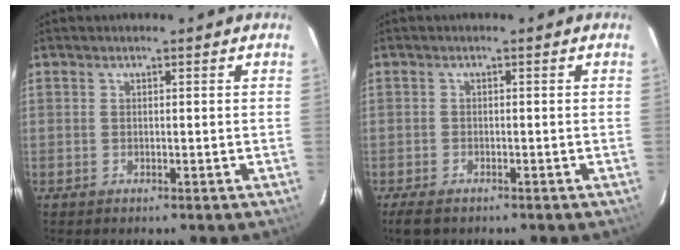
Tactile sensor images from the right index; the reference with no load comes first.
{"total": 3.8, "force": [-2.9, 1.7, 1.8], "torque": [-0.048, -0.012, -0.052]}